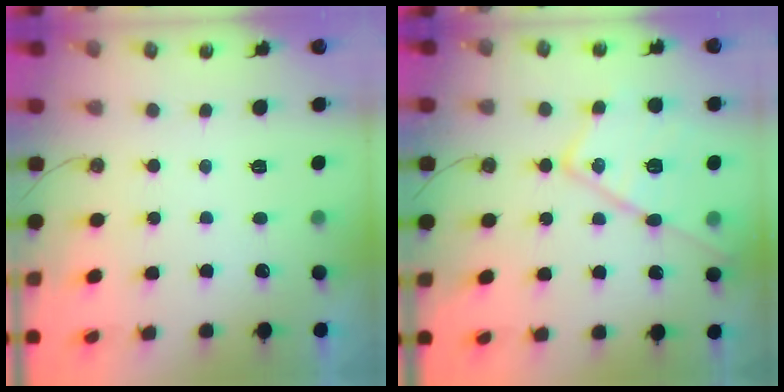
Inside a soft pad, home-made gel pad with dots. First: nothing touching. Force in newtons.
{"total": 17.6, "press": 17.5, "slide": 1.5}